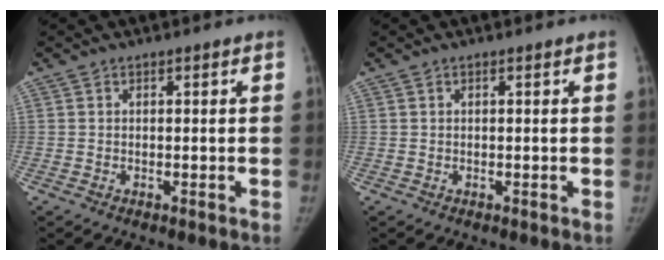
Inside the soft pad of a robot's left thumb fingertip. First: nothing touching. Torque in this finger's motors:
{"motor_torque": [0.02, -0.01, 0.06, -0.05, 0.00]}